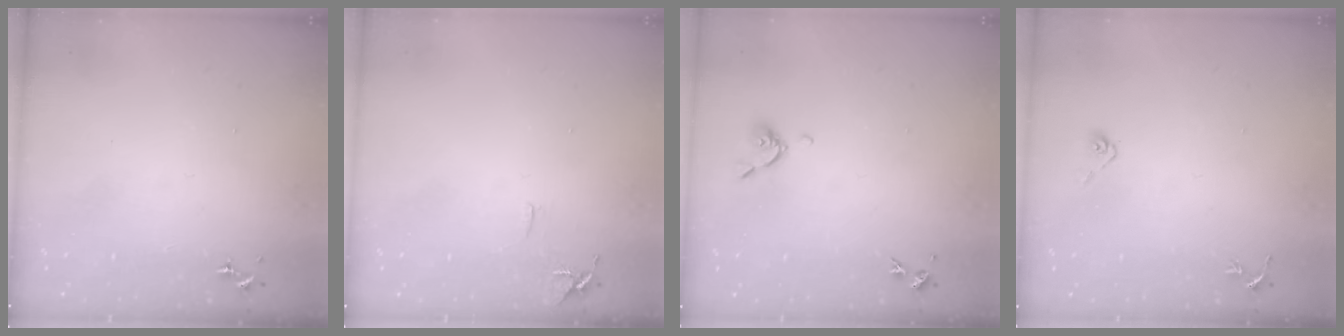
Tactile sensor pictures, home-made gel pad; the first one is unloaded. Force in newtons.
{"total": 6.5, "press": 6.4, "slide": 0.7}
{"total": 5.6, "press": 5.5, "slide": 1.0}
{"total": 4.0, "press": 3.6, "slide": 1.8}